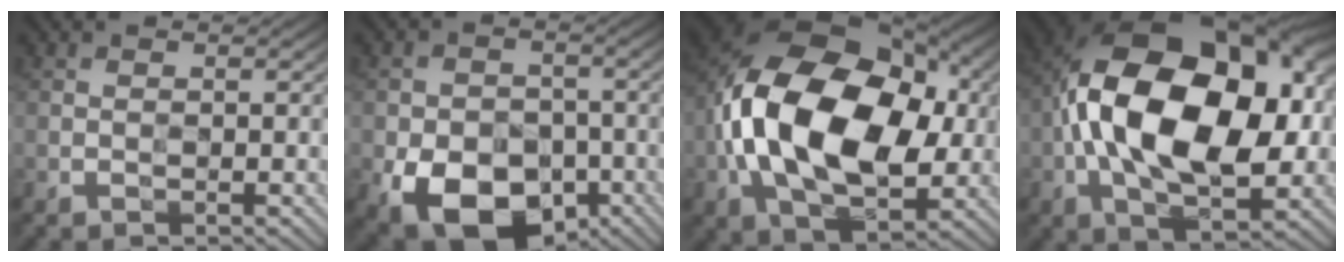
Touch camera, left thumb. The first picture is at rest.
{"total": 12.9, "force": [-5.9, 8.5, 7.7], "torque": [-0.136, -0.037, -0.097]}
{"total": 18.4, "force": [0.0, 12.1, 13.8], "torque": [-0.270, 0.004, 0.001]}
{"total": 19.1, "force": [0.7, 11.1, 15.5], "torque": [-0.291, 0.006, 0.012]}